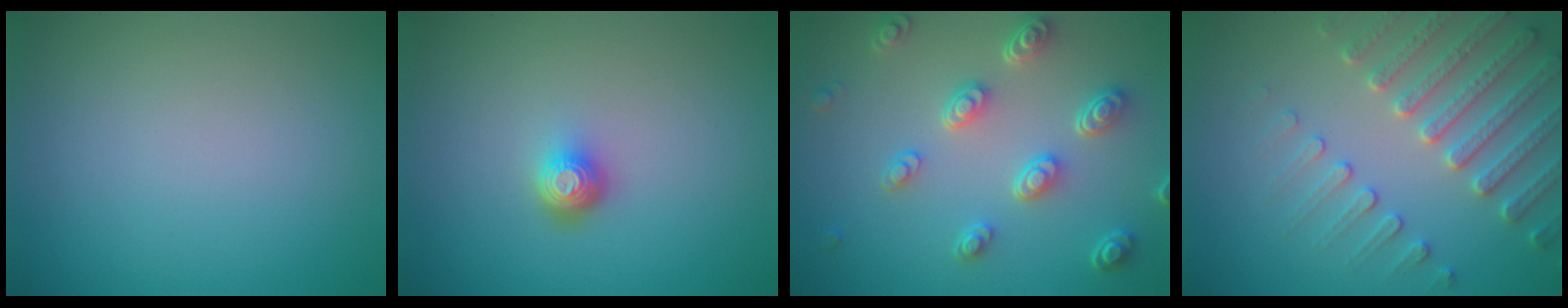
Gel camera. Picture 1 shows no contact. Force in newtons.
{"total": 1.9, "press": 1.4, "slide": 1.3}
{"total": 4.7, "press": 3.7, "slide": 2.9}
{"total": 4.5, "press": 4.4, "slide": 0.8}